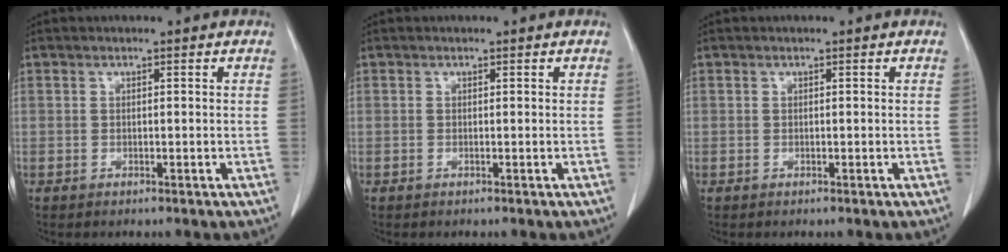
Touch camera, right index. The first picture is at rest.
{"total": 0.0}
{"total": 0.0}